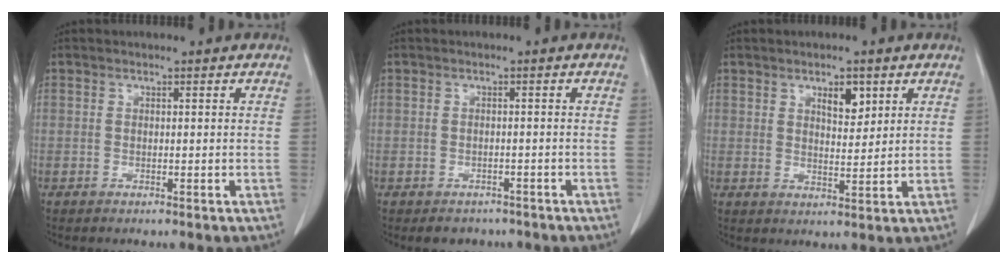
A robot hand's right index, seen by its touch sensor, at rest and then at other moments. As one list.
[{"total": 3.3, "force": [-2.7, 1.9, 0.4], "torque": [-0.005, 0.005, -0.035]}, {"total": 4.0, "force": [2.1, 1.6, 3.0], "torque": [-0.046, -0.003, 0.035]}]